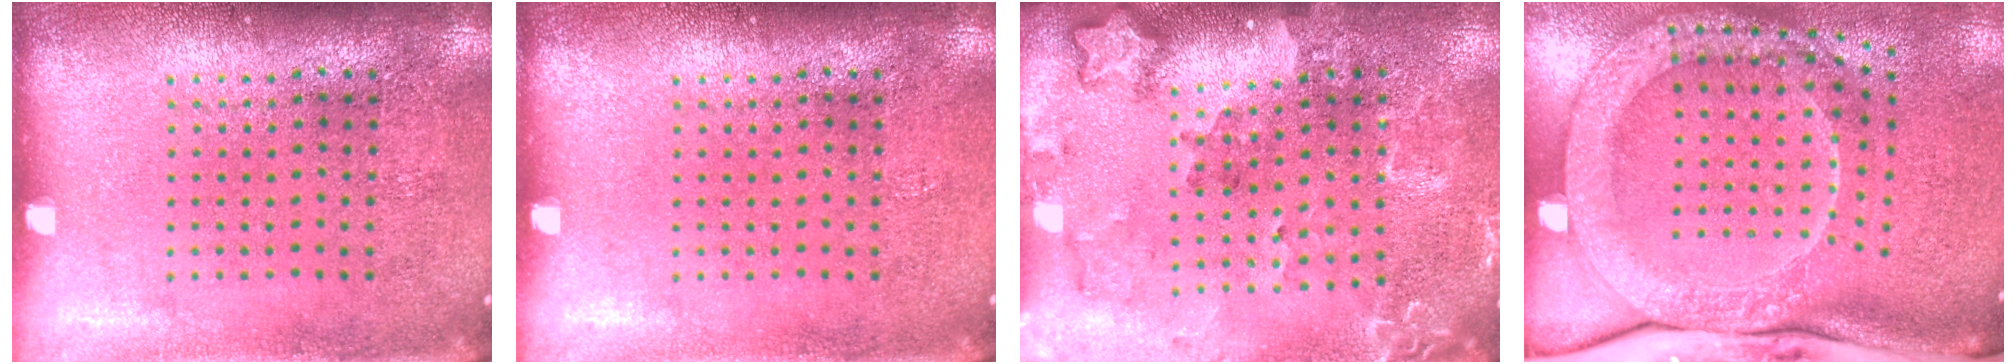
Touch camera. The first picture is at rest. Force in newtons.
{"total": 0.0}
{"total": 1.8, "press": 1.7, "slide": 0.4}
{"total": 3.1, "press": 2.2, "slide": 2.2}